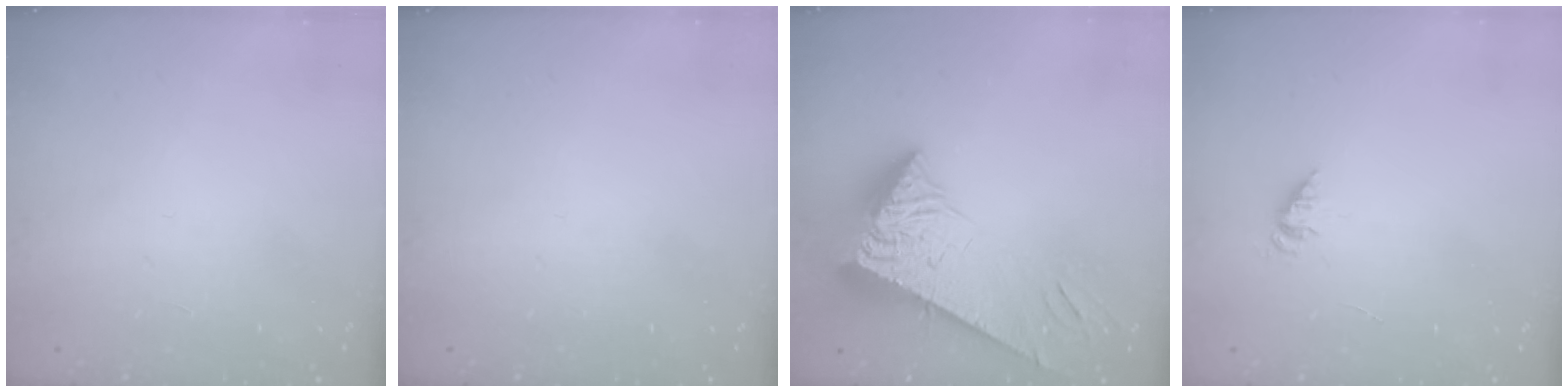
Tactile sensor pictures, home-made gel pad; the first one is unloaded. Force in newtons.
{"total": 0.0}
{"total": 9.8, "press": 9.7, "slide": 0.9}
{"total": 2.1, "press": 2.1, "slide": 0.3}